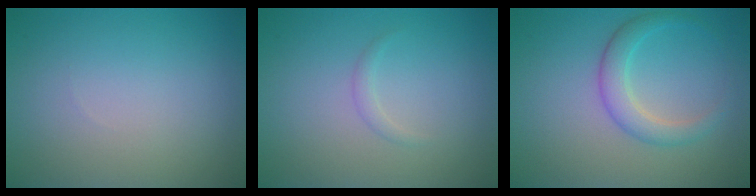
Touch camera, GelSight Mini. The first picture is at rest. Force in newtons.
{"total": 0.7, "press": 0.7, "slide": 0.0}
{"total": 2.8, "press": 2.8, "slide": 0.0}